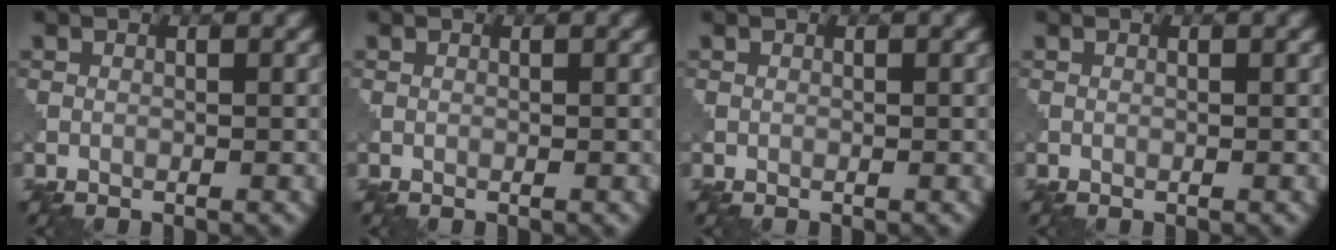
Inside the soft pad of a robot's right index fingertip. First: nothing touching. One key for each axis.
{"total": 0.0}
{"total": 0.0}
{"total": 0.0}